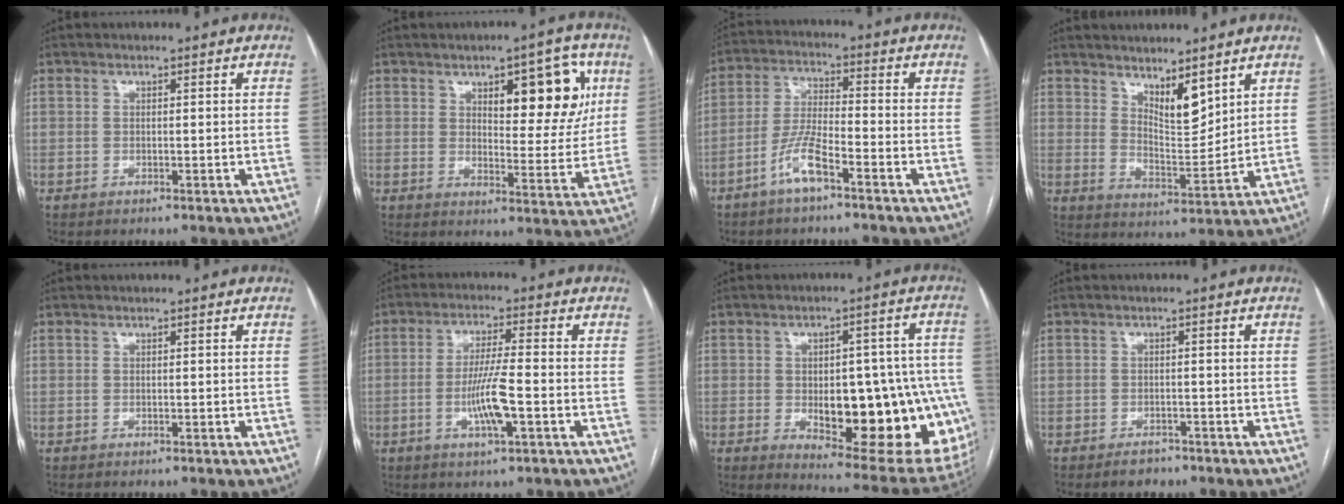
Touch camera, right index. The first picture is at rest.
{"total": 11.5, "force": [4.6, 4.3, 9.7], "torque": [-0.119, 0.012, 0.066]}
{"total": 6.9, "force": [-4.2, 1.1, 5.4], "torque": [-0.118, 0.001, -0.083]}
{"total": 6.5, "force": [4.7, 1.9, 4.2], "torque": [-0.078, -0.014, 0.091]}
{"total": 0.0}
{"total": 7.2, "force": [-2.1, 0.5, 6.8], "torque": [-0.134, -0.004, -0.040]}
{"total": 22.6, "force": [-4.9, 8.6, 20.3], "torque": [-0.177, 0.015, -0.037]}
{"total": 2.5, "force": [-1.9, 1.4, 0.8], "torque": [-0.015, 0.002, -0.022]}